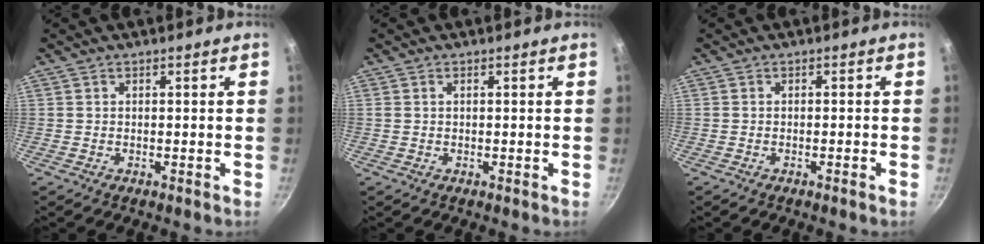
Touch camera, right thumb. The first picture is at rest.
{"total": 0.5, "force": [0.3, 0.3, 0.4], "torque": [-0.008, 0.002, 0.005]}
{"total": 0.8, "force": [-0.5, -0.1, 0.6], "torque": [-0.021, 0.007, -0.009]}